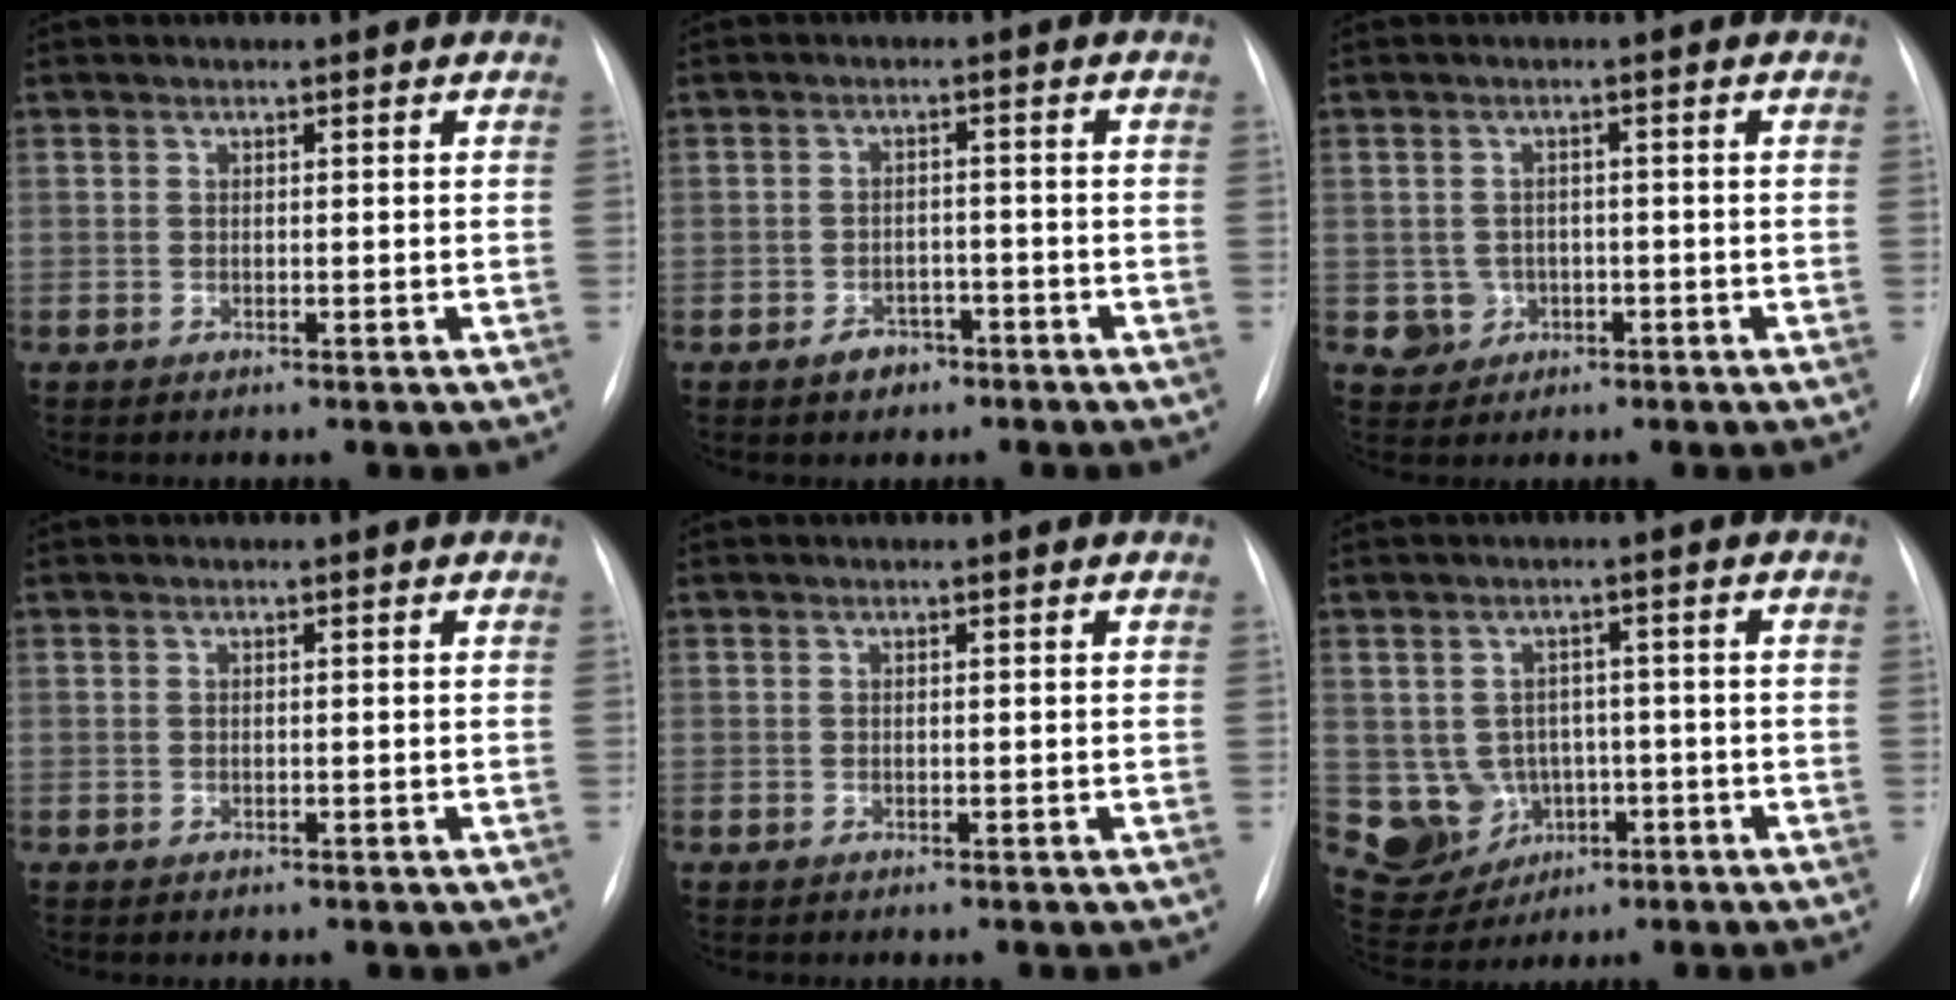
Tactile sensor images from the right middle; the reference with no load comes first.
{"total": 3.3, "force": [-2.2, 2.2, 1.1], "torque": [-0.015, 0.006, -0.028]}
{"total": 3.4, "force": [-0.9, 3.3, 0.2], "torque": [0.004, 0.009, -0.007]}
{"total": 0.0}
{"total": 0.0}
{"total": 8.6, "force": [-1.5, 8.1, 2.5], "torque": [-0.063, 0.021, -0.004]}